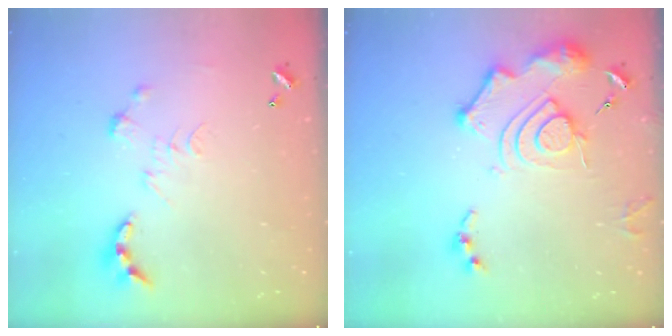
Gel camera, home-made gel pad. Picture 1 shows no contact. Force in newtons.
{"total": 15.2, "press": 15.1, "slide": 1.7}